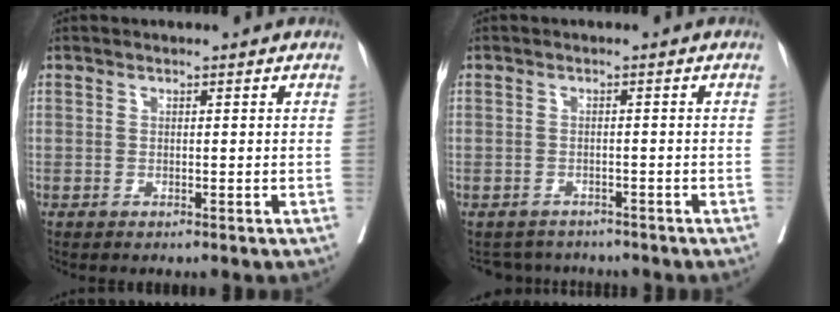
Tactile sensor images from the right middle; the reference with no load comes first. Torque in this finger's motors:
{"motor_torque": [-0.03, -0.04, -0.02, 0.00]}